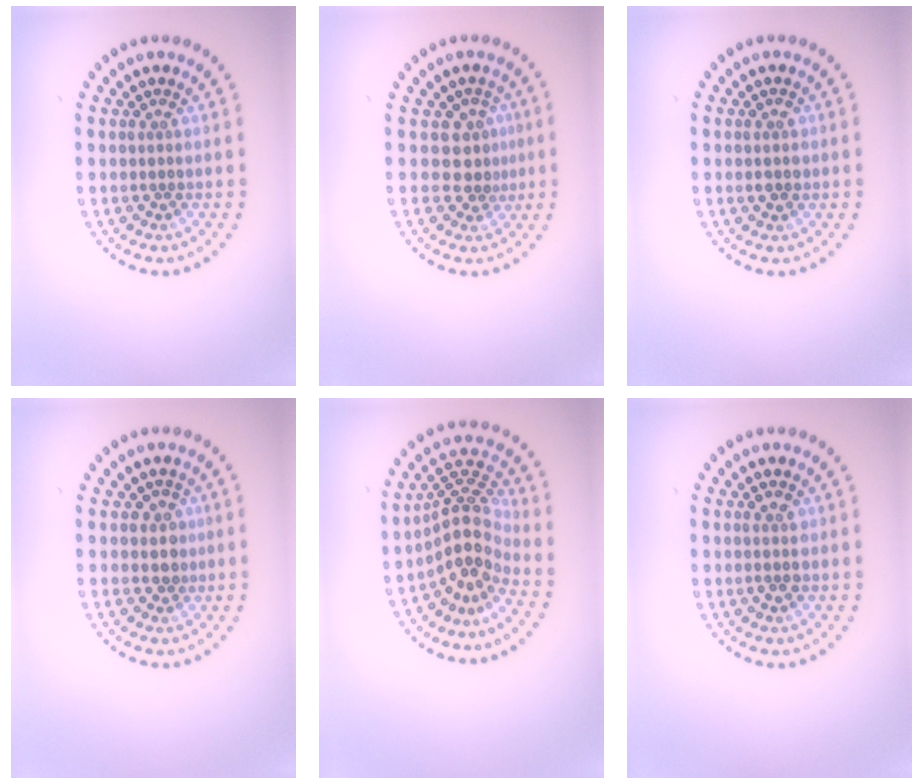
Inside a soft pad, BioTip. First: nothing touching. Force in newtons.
{"total": 2.6, "press": 2.0, "slide": 1.6}
{"total": 1.4, "press": 1.4, "slide": 0.3}
{"total": 1.2, "press": 0.9, "slide": 0.8}
{"total": 4.5, "press": 3.3, "slide": 3.1}
{"total": 1.5, "press": 1.5, "slide": 0.3}